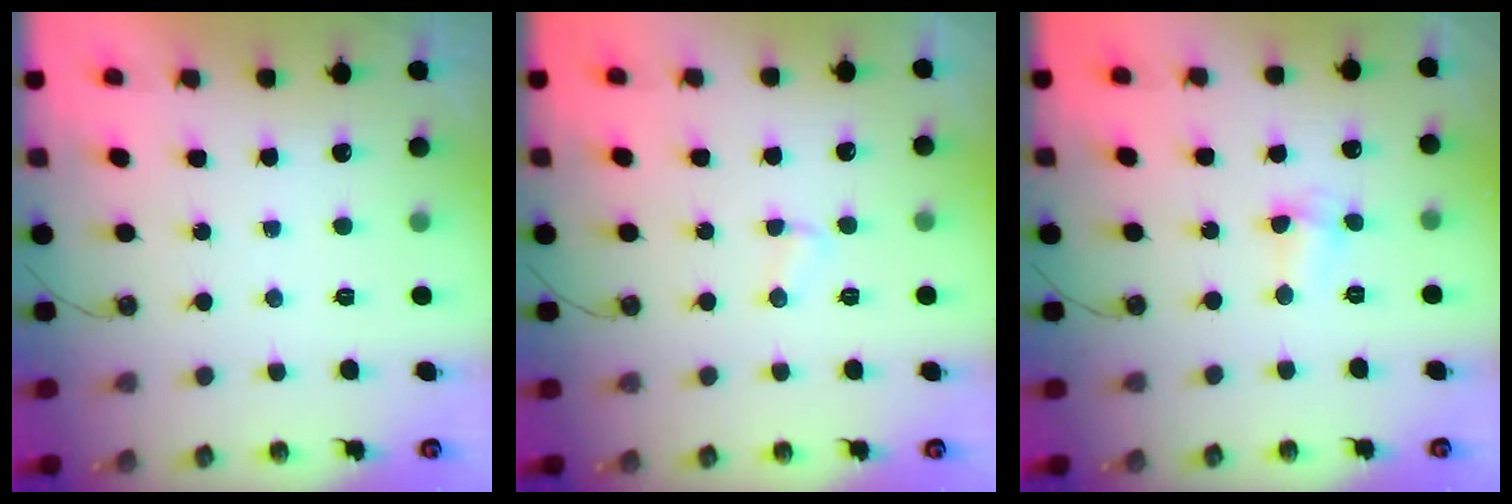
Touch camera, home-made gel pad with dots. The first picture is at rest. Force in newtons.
{"total": 2.8, "press": 2.8, "slide": 0.3}
{"total": 2.9, "press": 2.8, "slide": 0.7}